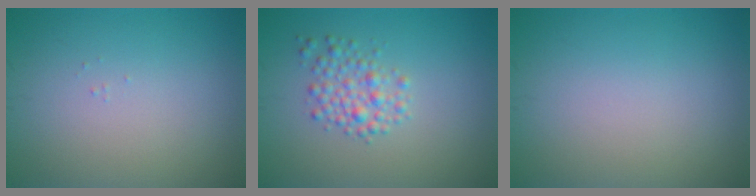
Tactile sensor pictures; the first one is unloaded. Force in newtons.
{"total": 2.6, "press": 2.6, "slide": 0.1}
{"total": 0.0}